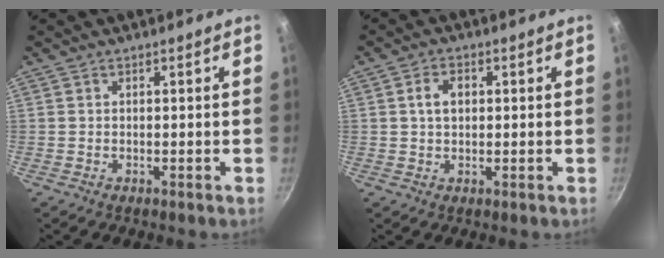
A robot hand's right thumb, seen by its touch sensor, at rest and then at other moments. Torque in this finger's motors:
{"motor_torque": [-0.40, 0.41, 0.57, 0.45, 0.01]}